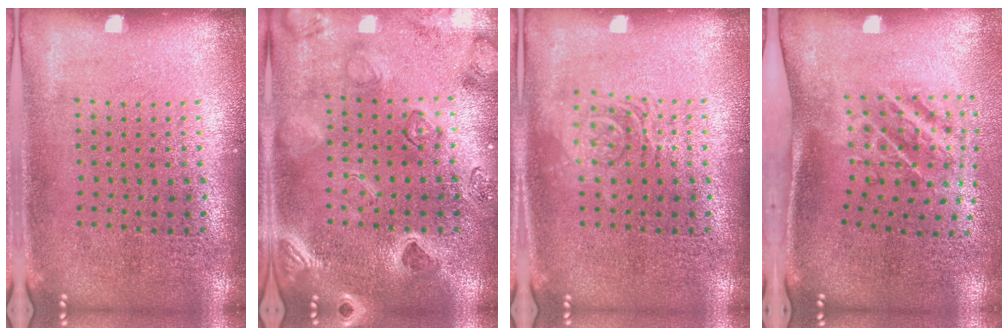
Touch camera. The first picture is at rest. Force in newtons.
{"total": 2.5, "press": 2.5, "slide": 0.5}
{"total": 2.3, "press": 2.3, "slide": 0.5}
{"total": 2.0, "press": 1.2, "slide": 1.7}